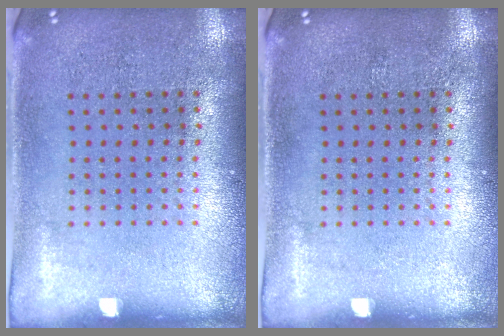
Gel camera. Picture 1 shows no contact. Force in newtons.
{"total": 0.0}